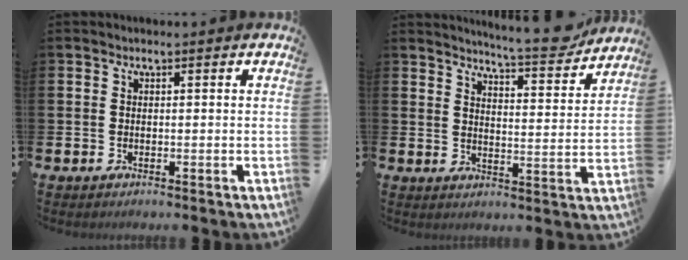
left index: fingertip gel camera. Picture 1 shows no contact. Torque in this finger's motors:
{"motor_torque": [0.07, -0.43, 0.50, 0.12]}